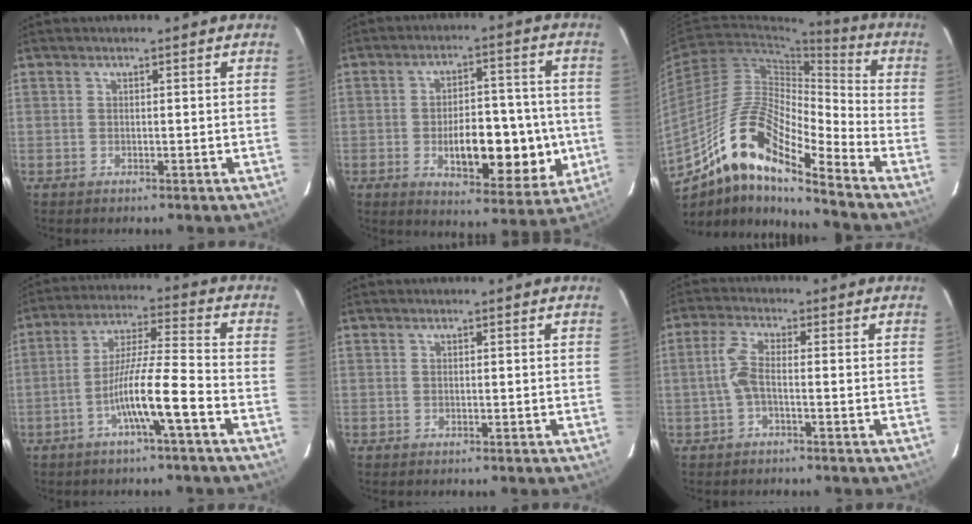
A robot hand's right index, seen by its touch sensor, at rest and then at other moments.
{"total": 14.4, "force": [-2.8, 5.9, 12.8], "torque": [-0.180, 0.012, -0.030]}
{"total": 15.5, "force": [-10.3, 3.2, 11.2], "torque": [-0.211, 0.021, -0.180]}
{"total": 9.8, "force": [-4.2, -0.4, 8.9], "torque": [-0.167, 0.009, -0.078]}
{"total": 0.0}
{"total": 3.8, "force": [-0.7, 0.8, 3.6], "torque": [-0.081, 0.009, -0.016]}